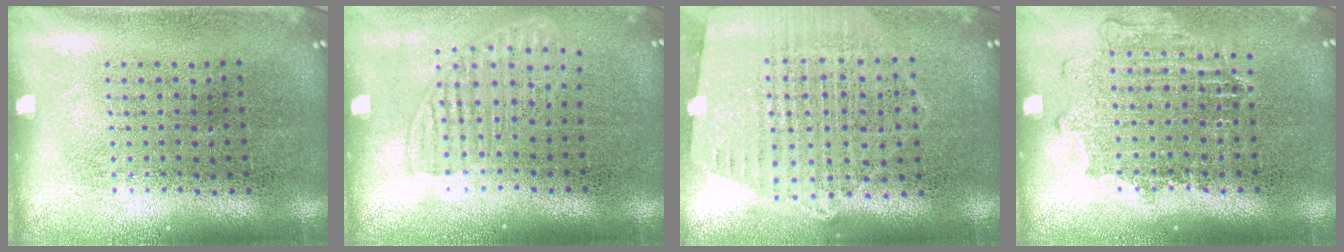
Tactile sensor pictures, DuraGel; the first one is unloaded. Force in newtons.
{"total": 1.3, "press": 1.1, "slide": 0.7}
{"total": 1.2, "press": 1.2, "slide": 0.3}
{"total": 1.0, "press": 1.0, "slide": 0.4}